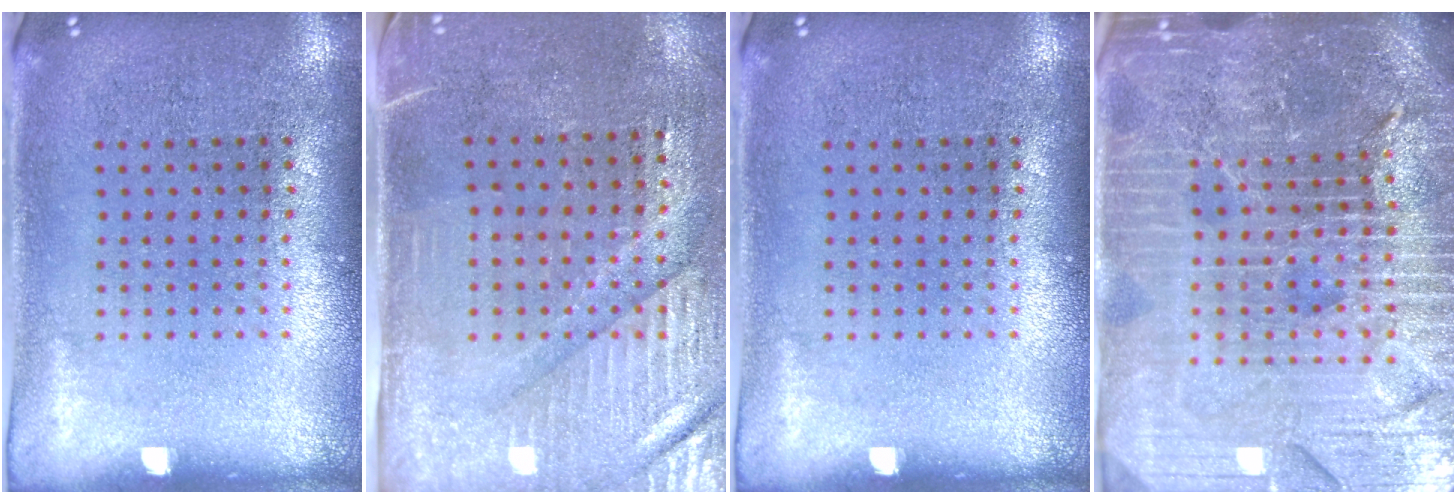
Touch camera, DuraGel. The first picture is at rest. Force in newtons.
{"total": 3.3, "press": 2.9, "slide": 1.5}
{"total": 0.0}
{"total": 6.2, "press": 5.5, "slide": 2.9}